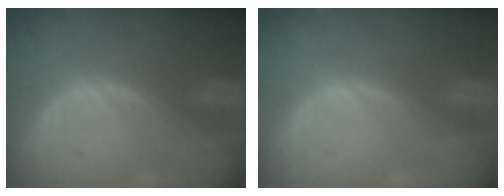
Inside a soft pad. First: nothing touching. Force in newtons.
{"total": 0.0}